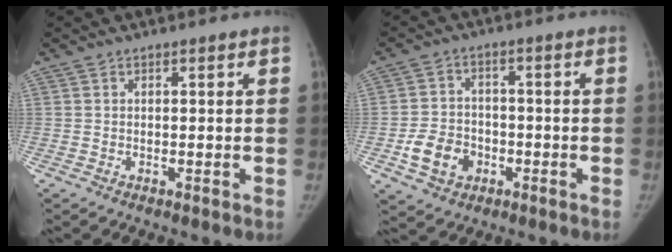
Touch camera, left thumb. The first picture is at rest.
{"total": 8.1, "force": [-3.0, 6.4, 3.9], "torque": [-0.052, 0.018, -0.049]}